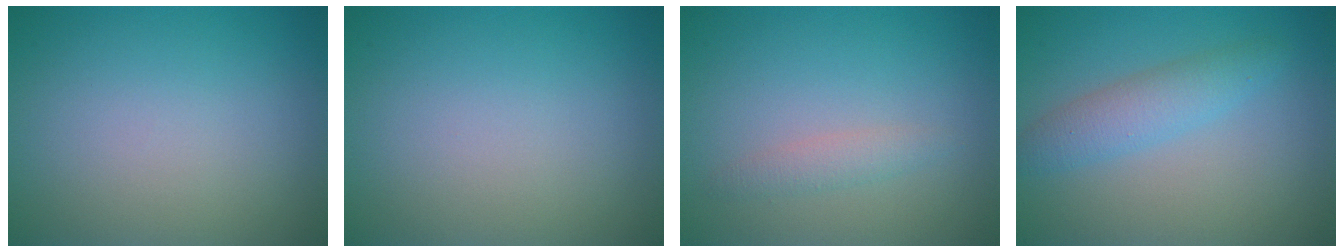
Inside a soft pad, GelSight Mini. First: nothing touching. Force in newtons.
{"total": 0.0}
{"total": 1.4, "press": 1.4, "slide": 0.0}
{"total": 2.9, "press": 2.9, "slide": 0.0}